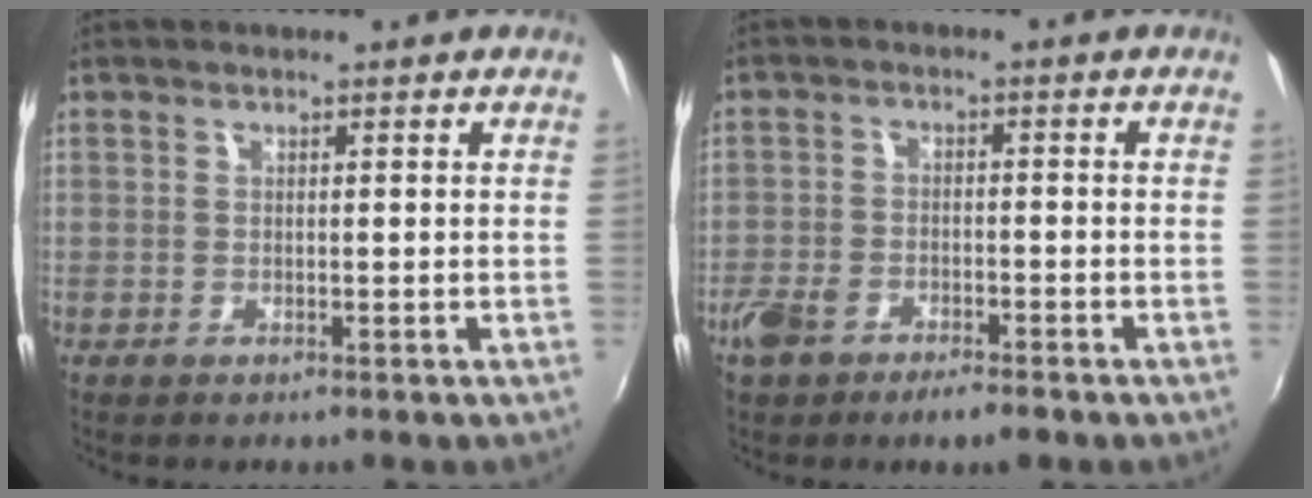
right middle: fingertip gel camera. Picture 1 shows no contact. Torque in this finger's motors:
{"motor_torque": [0.72, -0.59, 0.27, 0.08]}